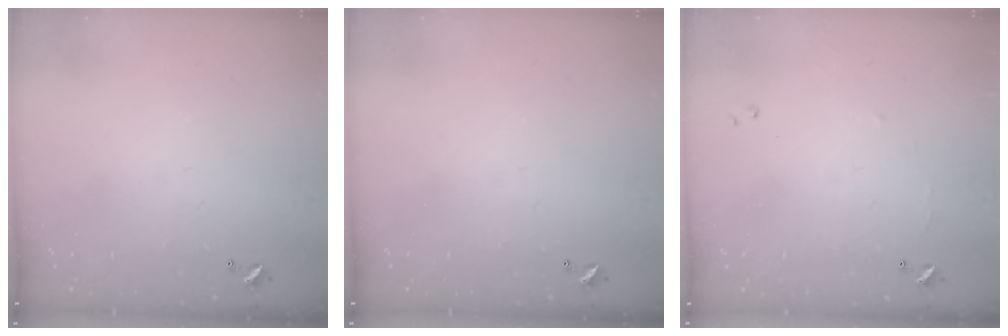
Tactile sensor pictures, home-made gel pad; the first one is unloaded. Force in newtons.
{"total": 0.0}
{"total": 5.2, "press": 5.1, "slide": 0.6}